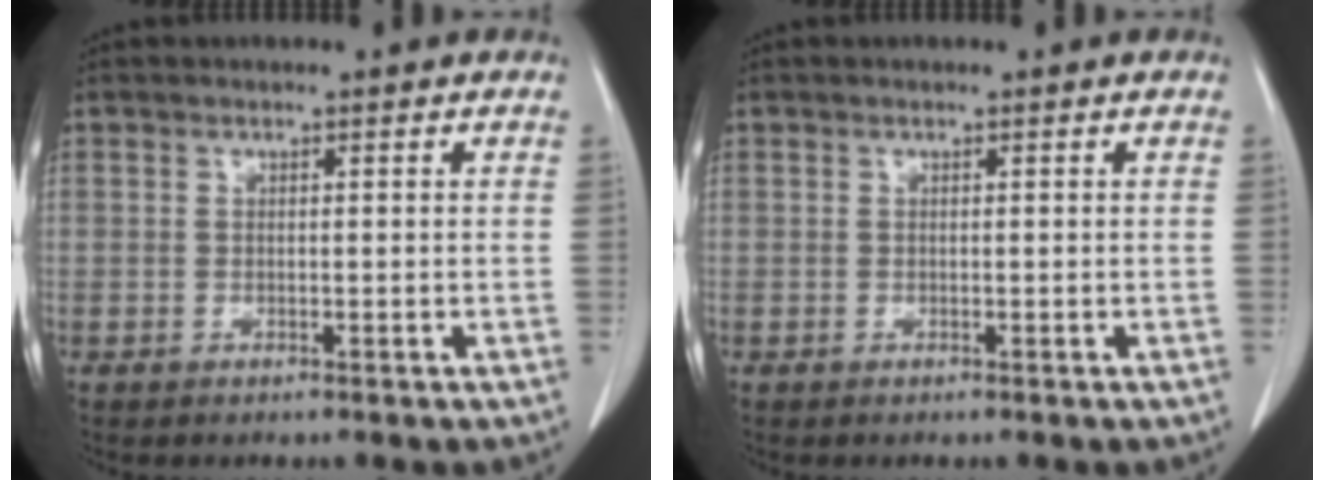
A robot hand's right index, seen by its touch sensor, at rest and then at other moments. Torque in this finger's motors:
{"motor_torque": [0.00, 0.00, 0.02, 0.00]}